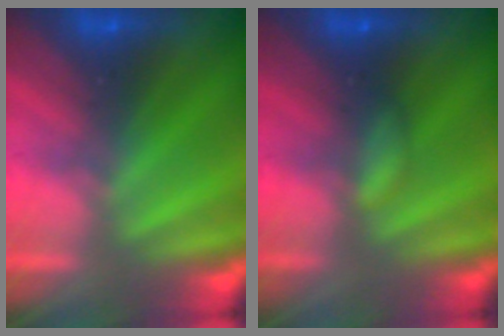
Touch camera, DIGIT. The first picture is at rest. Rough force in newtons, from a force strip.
{"total": 2.1}